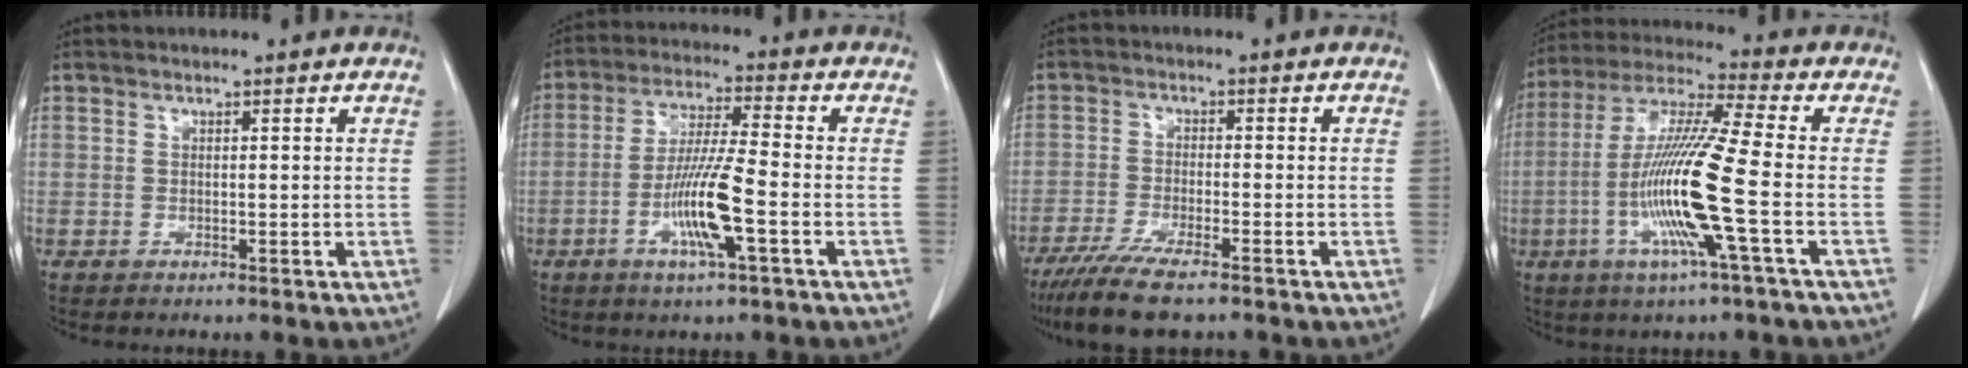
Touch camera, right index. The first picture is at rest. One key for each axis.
{"total": 10.1, "fx": -3.3, "fy": 0.3, "fz": 9.6, "tx": -0.186, "ty": -0.009, "tz": -0.065}
{"total": 8.8, "fx": -6.9, "fy": 1.0, "fz": 5.4, "tx": -0.091, "ty": -0.022, "tz": -0.112}
{"total": 15.3, "fx": -3.8, "fy": -0.8, "fz": 14.8, "tx": -0.302, "ty": -0.010, "tz": -0.084}